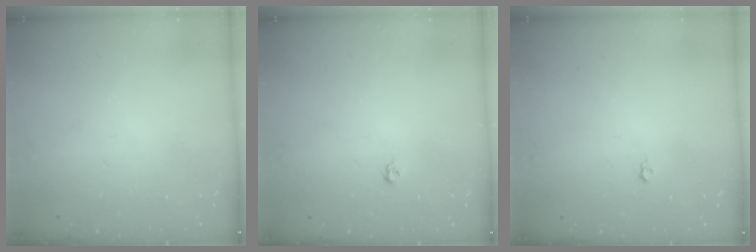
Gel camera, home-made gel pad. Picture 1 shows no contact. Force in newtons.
{"total": 3.9, "press": 3.8, "slide": 0.8}
{"total": 3.6, "press": 3.5, "slide": 0.8}